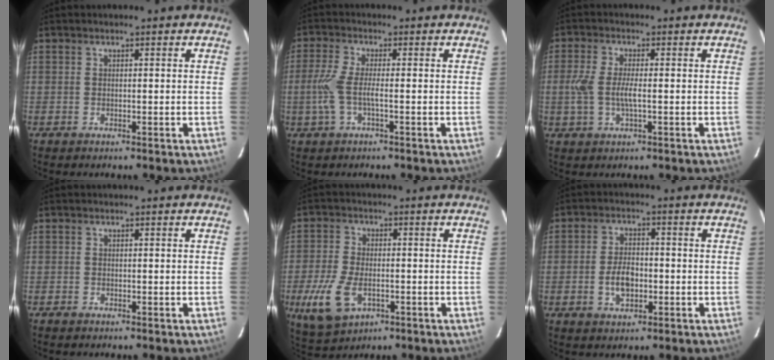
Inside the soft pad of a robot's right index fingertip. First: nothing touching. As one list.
[{"total": 5.4, "force": [-1.3, 0.8, 5.2], "torque": [-0.121, -0.003, -0.024]}, {"total": 5.7, "force": [-0.7, 1.7, 5.4], "torque": [-0.115, -0.001, -0.014]}, {"total": 0.7, "force": [-0.6, 0.3, 0.0], "torque": [-0.002, 0.000, -0.013]}, {"total": 10.3, "force": [-3.5, 5.8, 7.7], "torque": [-0.179, -0.012, -0.061]}, {"total": 5.7, "force": [-1.5, 3.4, 4.4], "torque": [-0.087, 0.004, -0.021]}]